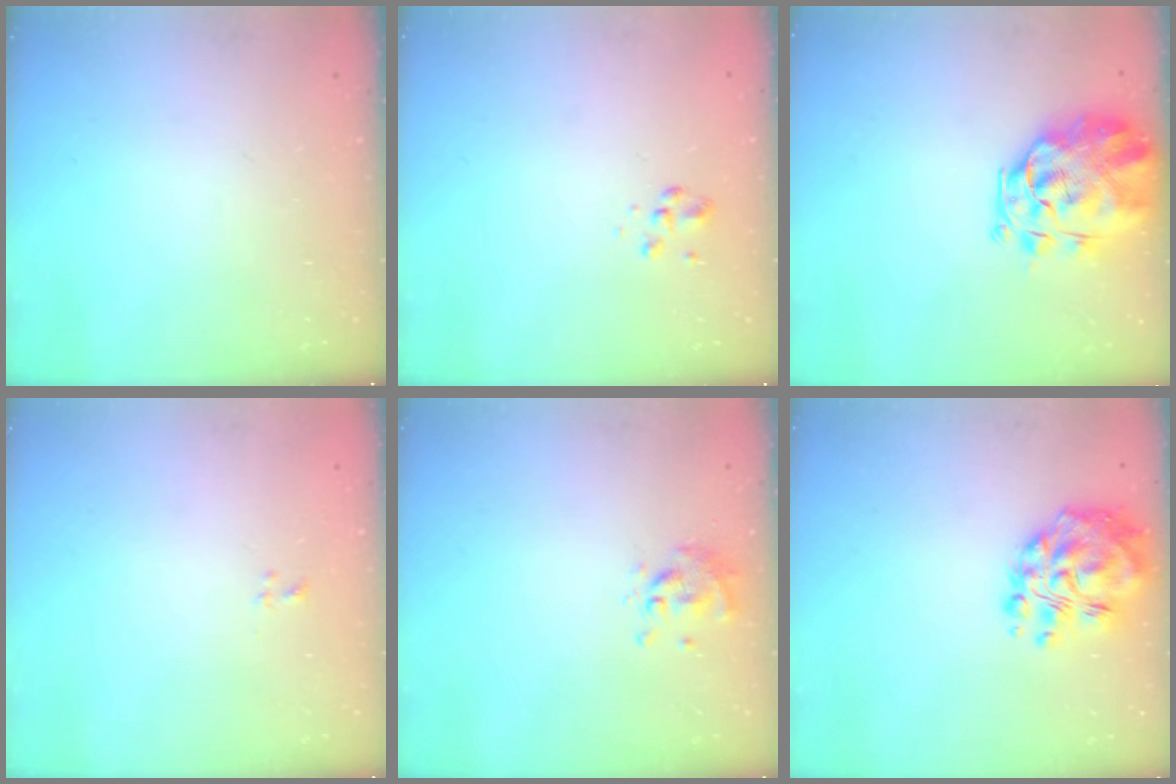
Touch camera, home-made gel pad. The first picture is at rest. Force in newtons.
{"total": 2.5, "press": 2.5, "slide": 0.6}
{"total": 3.6, "press": 3.2, "slide": 1.6}
{"total": 1.1, "press": 0.9, "slide": 0.6}
{"total": 0.6, "press": 0.6, "slide": 0.2}
{"total": 13.2, "press": 12.5, "slide": 4.3}